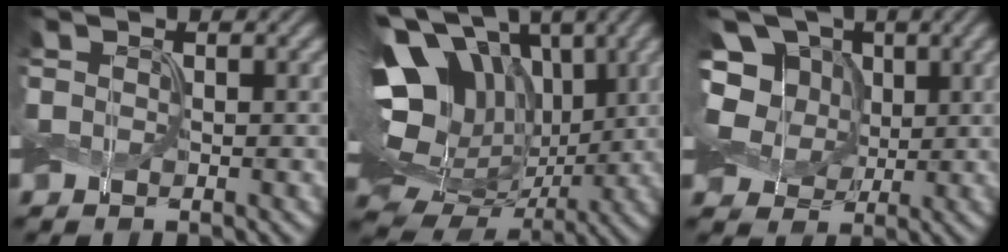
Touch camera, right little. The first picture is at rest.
{"total": 17.3, "force": [3.0, 12.4, 11.7], "torque": [-0.224, 0.010, 0.073]}
{"total": 9.5, "force": [1.3, 8.2, 4.7], "torque": [-0.110, 0.026, 0.006]}